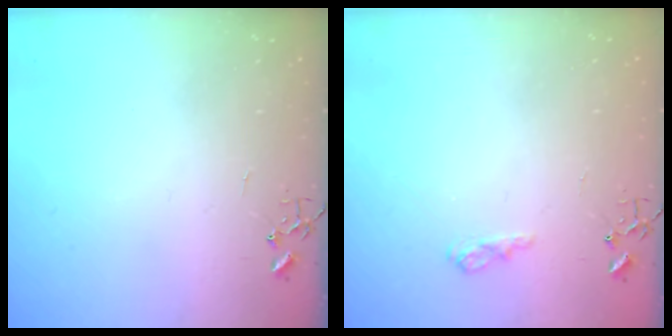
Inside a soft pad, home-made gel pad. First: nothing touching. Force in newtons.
{"total": 9.8, "press": 9.7, "slide": 1.0}